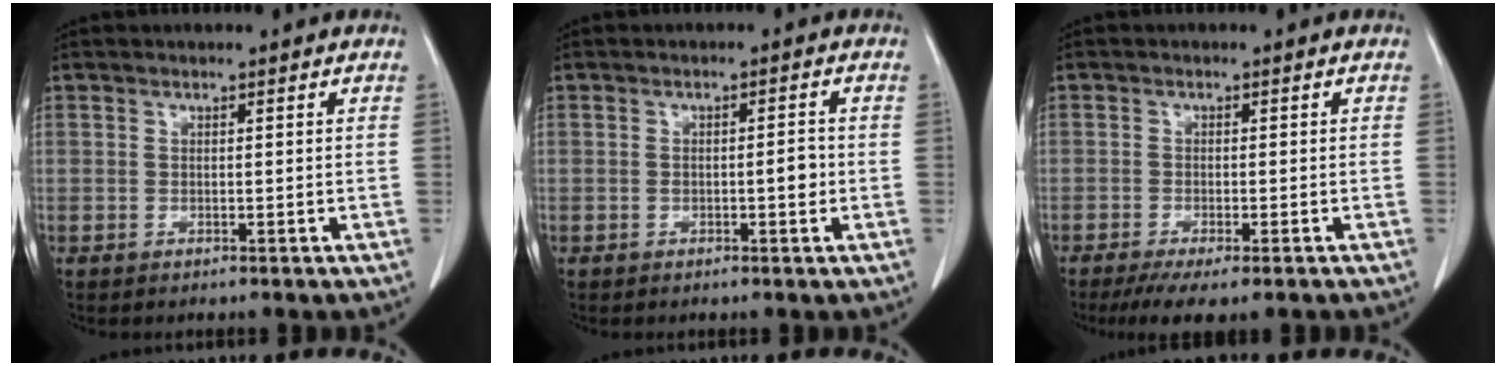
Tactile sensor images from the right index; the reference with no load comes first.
{"total": 2.3, "force": [-0.4, 0.6, 2.2], "torque": [-0.037, 0.002, -0.006]}
{"total": 6.6, "force": [-4.9, 1.0, 4.3], "torque": [-0.062, -0.016, -0.074]}